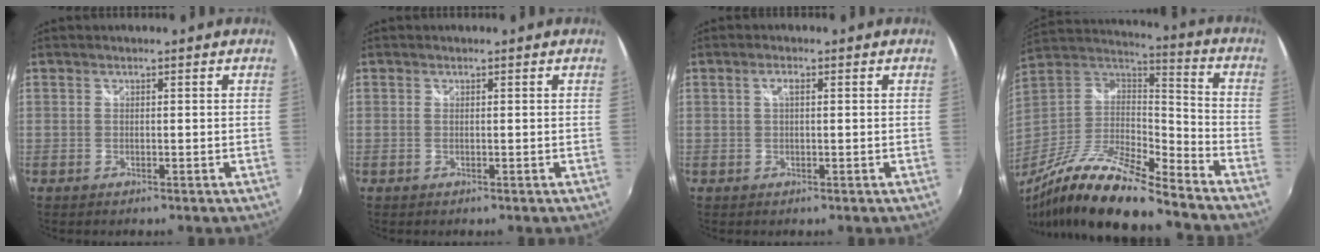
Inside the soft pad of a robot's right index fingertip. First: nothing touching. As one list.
[{"total": 0.0}, {"total": 1.6, "force": [0.4, 0.5, 1.4], "torque": [-0.027, 0.004, 0.004]}, {"total": 21.0, "force": [-16.0, 3.5, 13.2], "torque": [-0.245, -0.038, -0.293]}]